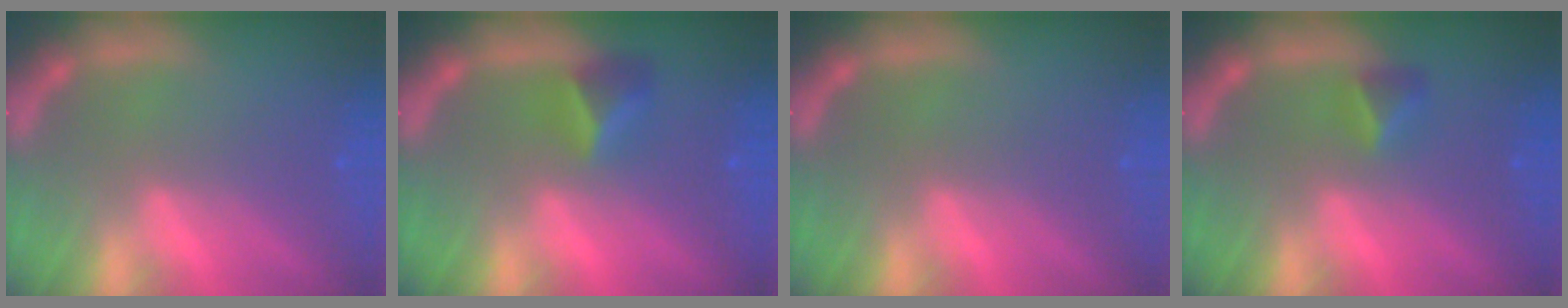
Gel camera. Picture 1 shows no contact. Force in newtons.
{"total": 2.9}
{"total": 0.0}
{"total": 1.9}